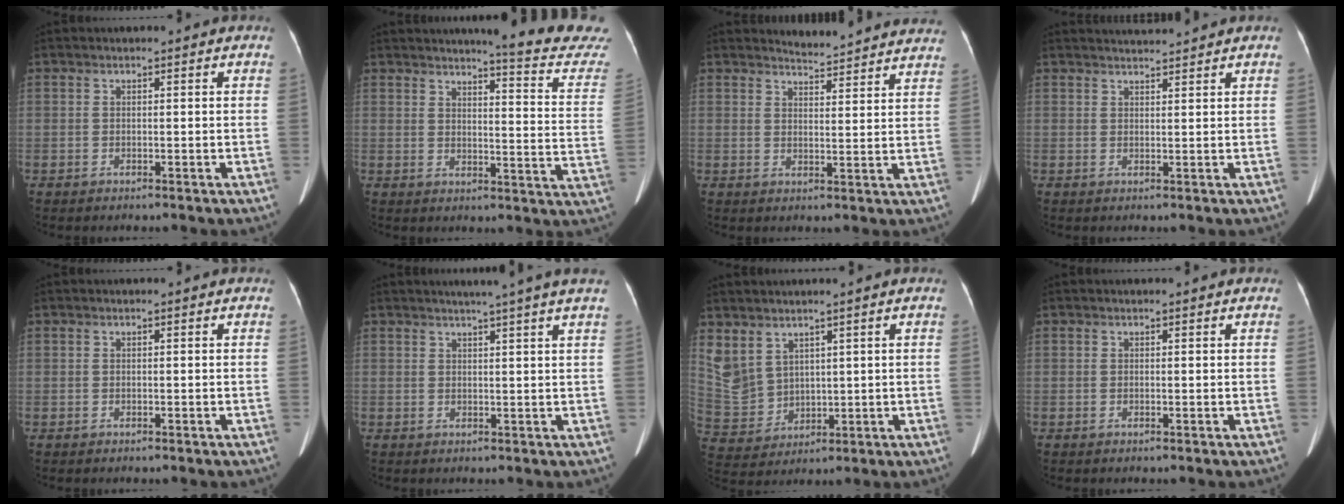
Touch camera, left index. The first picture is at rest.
{"total": 14.6, "force": [14.0, -1.2, 4.0], "torque": [-0.046, -0.118, 0.143]}
{"total": 12.0, "force": [11.9, 0.8, 1.9], "torque": [-0.013, -0.024, 0.126]}
{"total": 3.0, "force": [3.0, -0.5, 0.3], "torque": [-0.005, 0.014, 0.048]}
{"total": 0.0}
{"total": 6.8, "force": [5.5, -1.4, 3.7], "torque": [-0.046, 0.012, 0.054]}
{"total": 9.5, "force": [5.6, 6.9, 3.3], "torque": [-0.097, -0.001, 0.139]}
{"total": 0.6, "force": [0.6, 0.1, 0.2], "torque": [-0.008, 0.004, 0.004]}